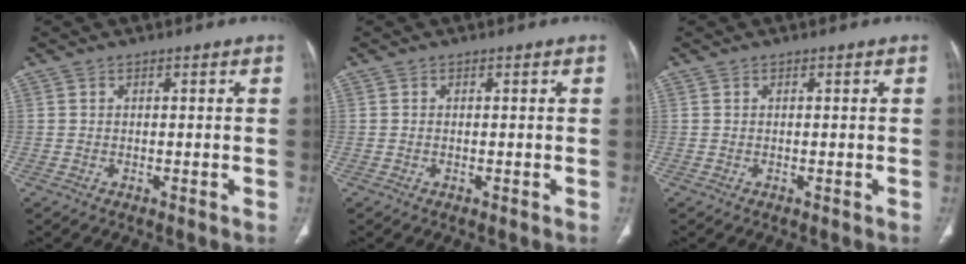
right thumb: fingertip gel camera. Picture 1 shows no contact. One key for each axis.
{"total": 0.0}
{"total": 0.0}